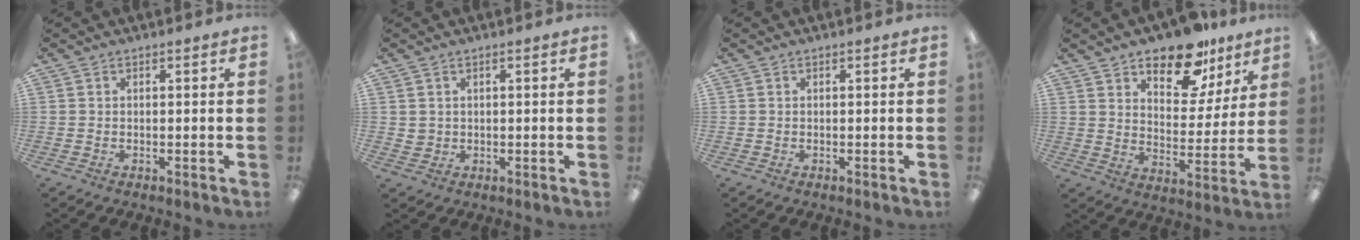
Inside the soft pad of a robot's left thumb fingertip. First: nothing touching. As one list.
[{"total": 1.9, "force": [1.0, 1.6, 0.3], "torque": [-0.007, 0.002, 0.019]}, {"total": 0.0}, {"total": 14.7, "force": [11.3, 6.8, 6.5], "torque": [-0.095, -0.068, 0.200]}]